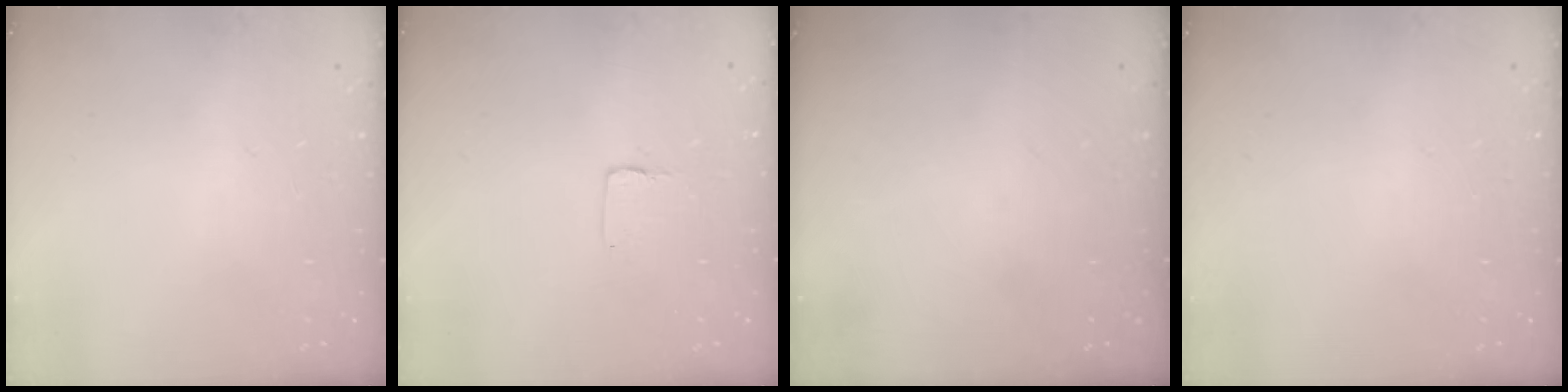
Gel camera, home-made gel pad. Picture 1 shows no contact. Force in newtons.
{"total": 1.0, "press": 1.0, "slide": 0.1}
{"total": 0.0}
{"total": 0.0}